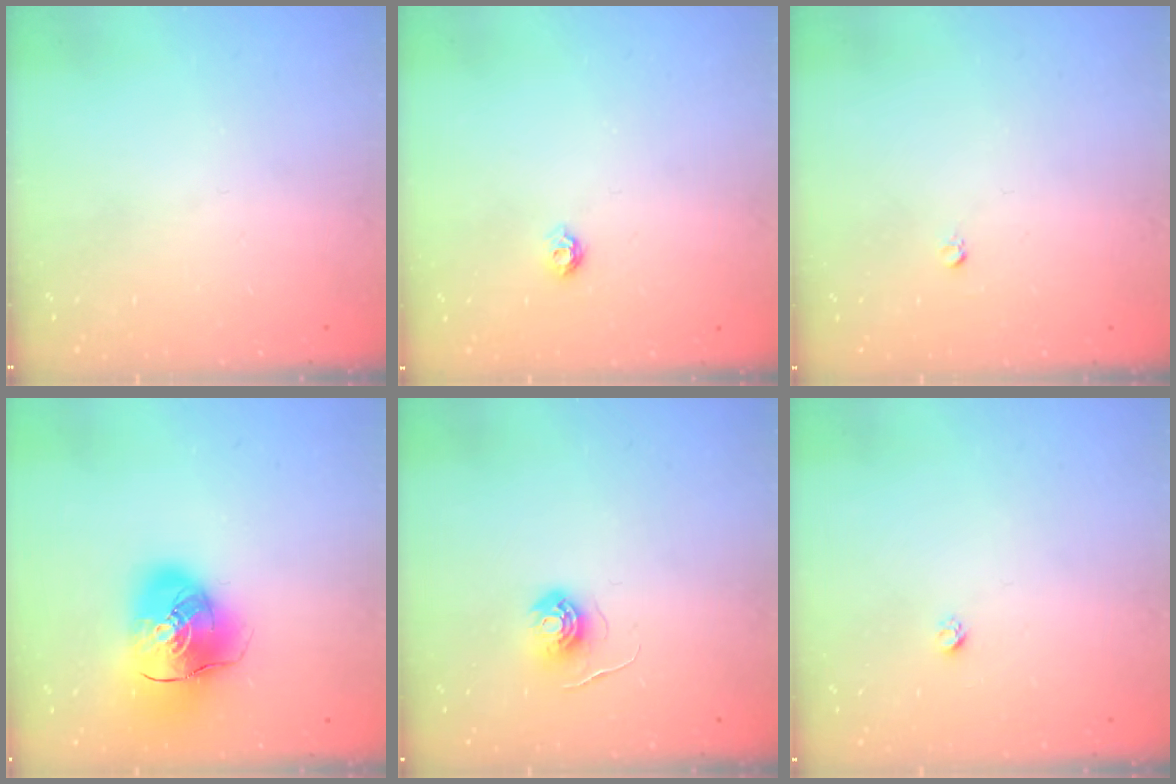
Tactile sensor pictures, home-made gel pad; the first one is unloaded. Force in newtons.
{"total": 3.9, "press": 3.9, "slide": 0.5}
{"total": 2.5, "press": 2.5, "slide": 0.2}
{"total": 14.9, "press": 14.7, "slide": 2.5}
{"total": 5.8, "press": 5.8, "slide": 0.3}
{"total": 1.9, "press": 1.9, "slide": 0.1}